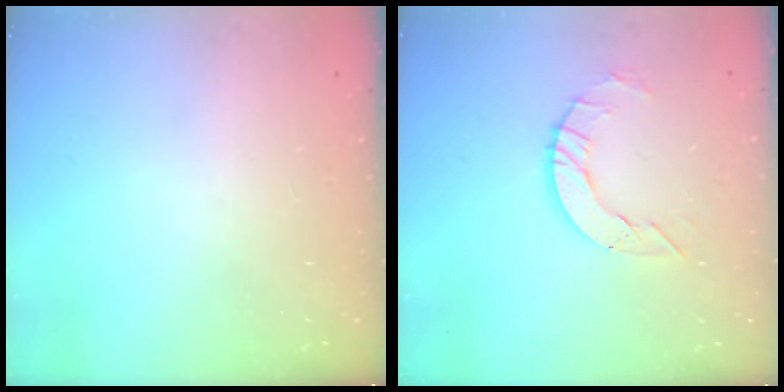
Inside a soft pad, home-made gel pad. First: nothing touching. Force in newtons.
{"total": 7.1, "press": 7.0, "slide": 0.7}